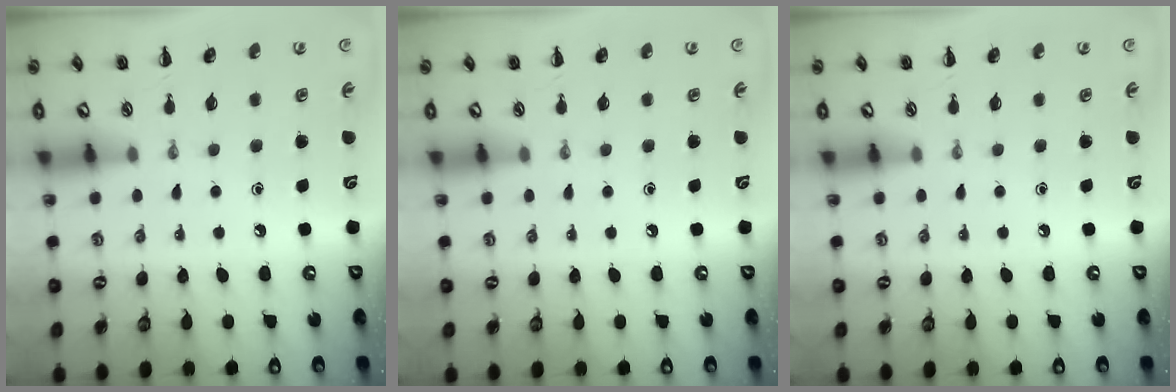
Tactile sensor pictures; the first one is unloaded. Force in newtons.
{"total": 0.5, "press": 0.1, "slide": 0.5}
{"total": 0.0}